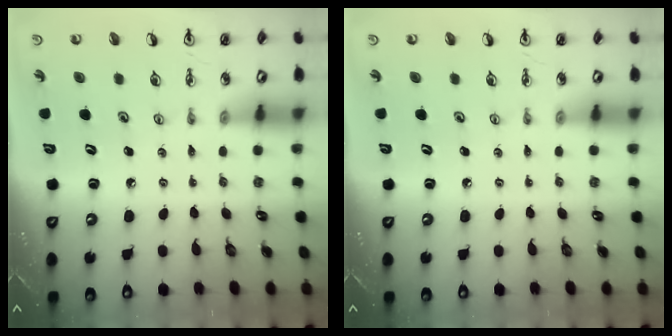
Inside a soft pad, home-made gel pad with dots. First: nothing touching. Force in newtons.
{"total": 0.0}